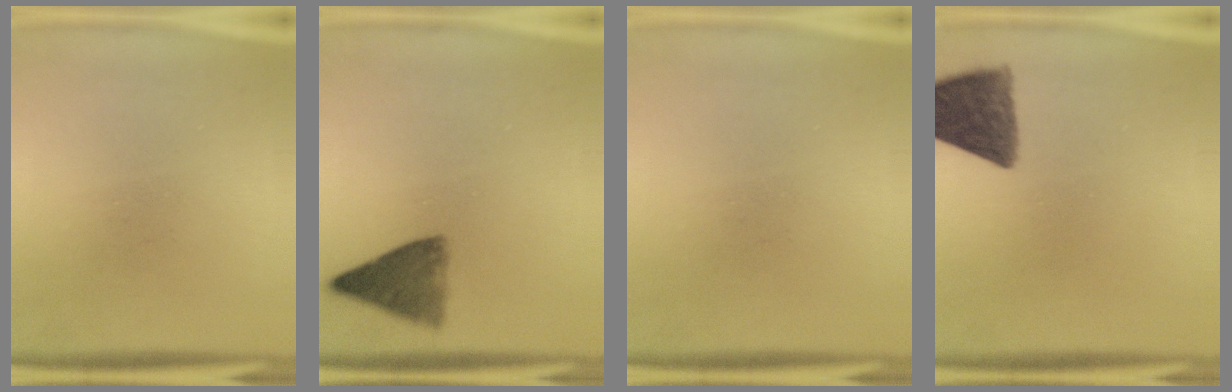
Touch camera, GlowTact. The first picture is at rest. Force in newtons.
{"total": 6.0}
{"total": 0.0}
{"total": 10.4}